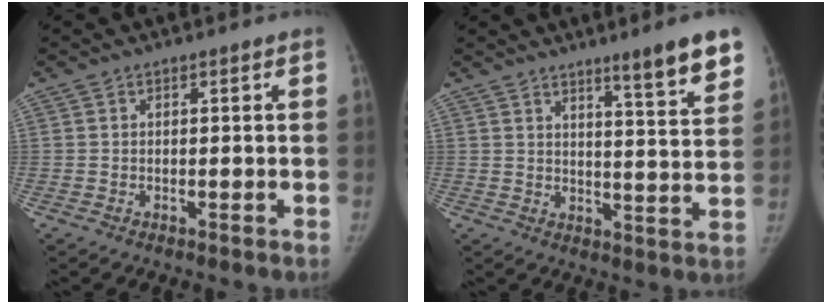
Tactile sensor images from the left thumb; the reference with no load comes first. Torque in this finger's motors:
{"motor_torque": [0.50, -0.19, 0.97, -0.52, 0.09]}